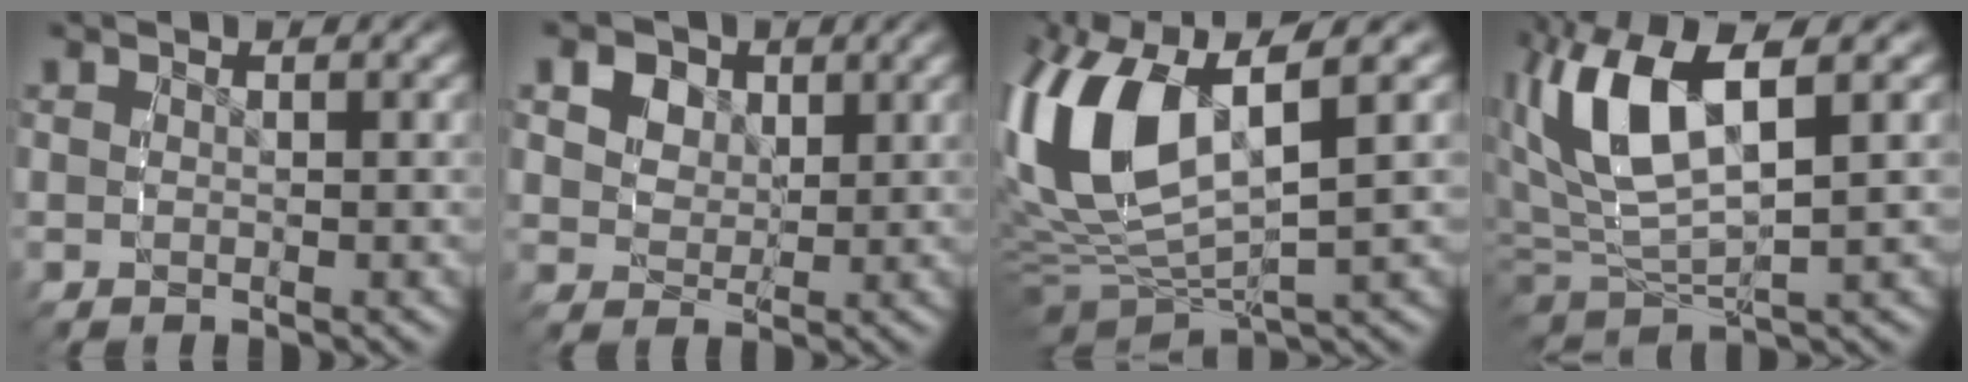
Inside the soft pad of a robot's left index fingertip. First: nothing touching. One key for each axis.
{"total": 4.9, "fx": 2.1, "fy": 4.0, "fz": 2.0, "tx": -0.039, "ty": -0.004, "tz": 0.035}
{"total": 10.6, "fx": 1.3, "fy": 6.6, "fz": 8.1, "tx": -0.201, "ty": -0.012, "tz": 0.033}
{"total": 7.8, "fx": 2.0, "fy": 4.2, "fz": 6.2, "tx": -0.152, "ty": 0.002, "tz": 0.039}